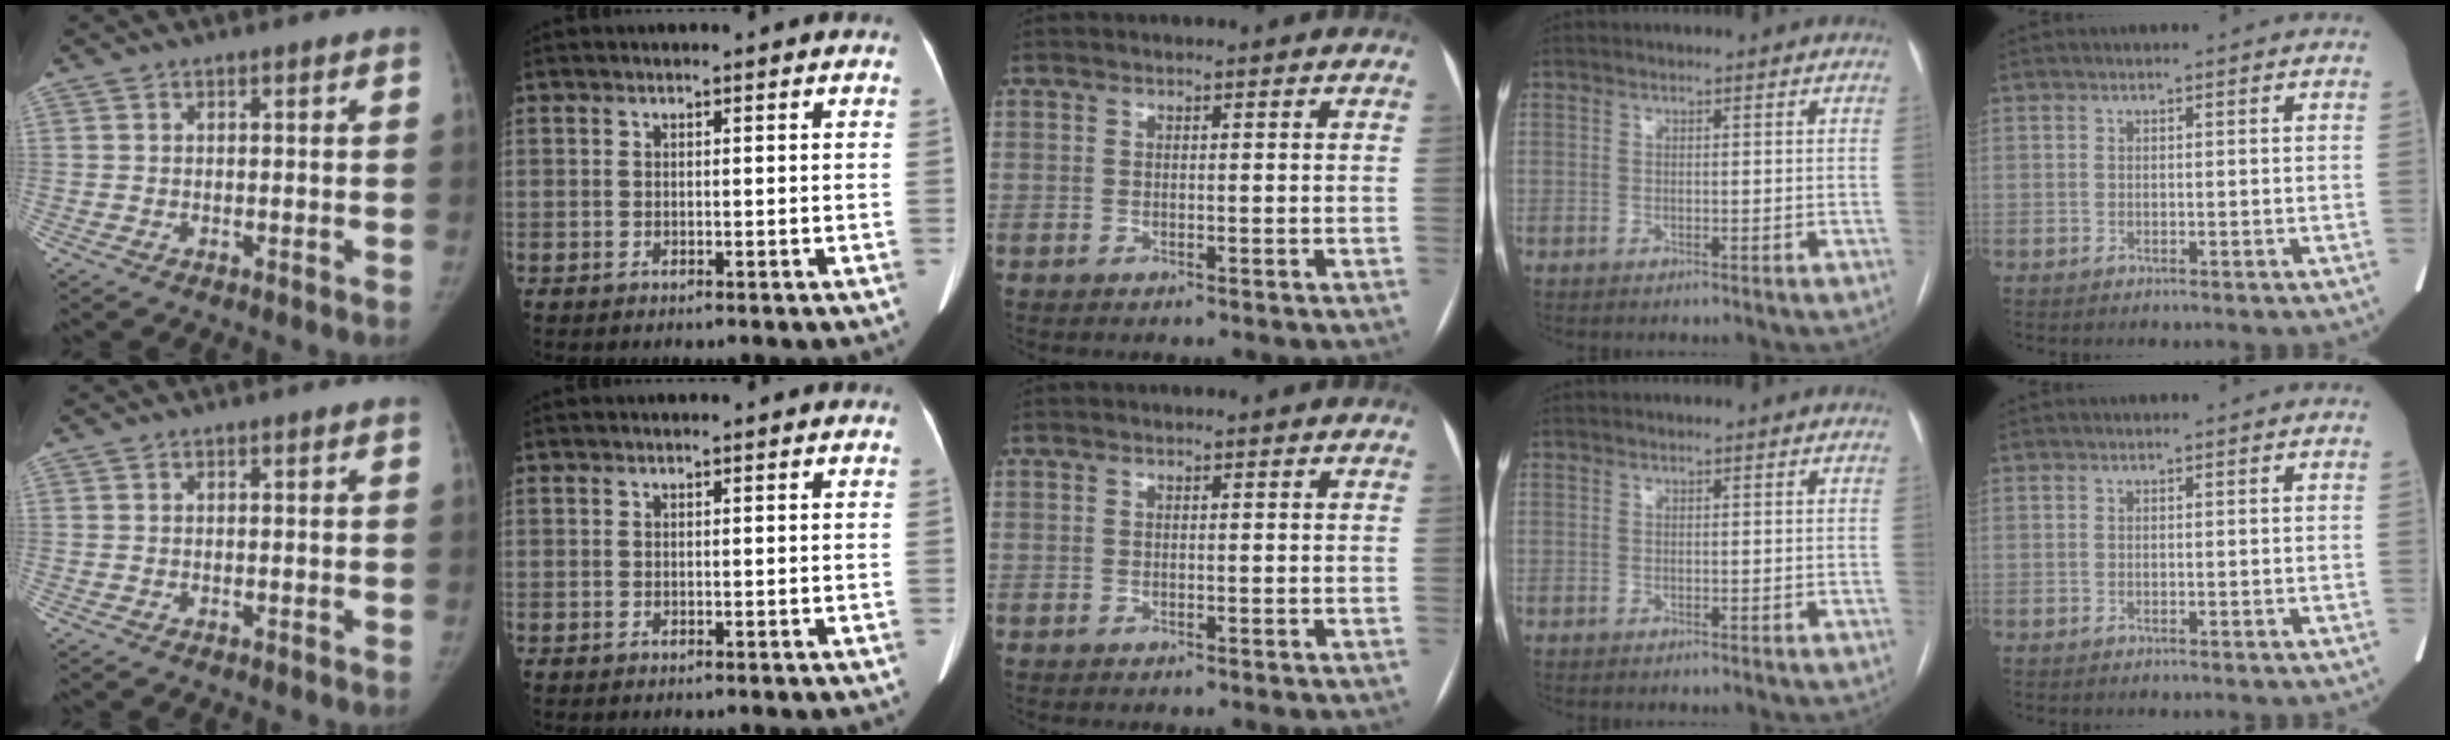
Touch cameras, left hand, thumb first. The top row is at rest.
{}